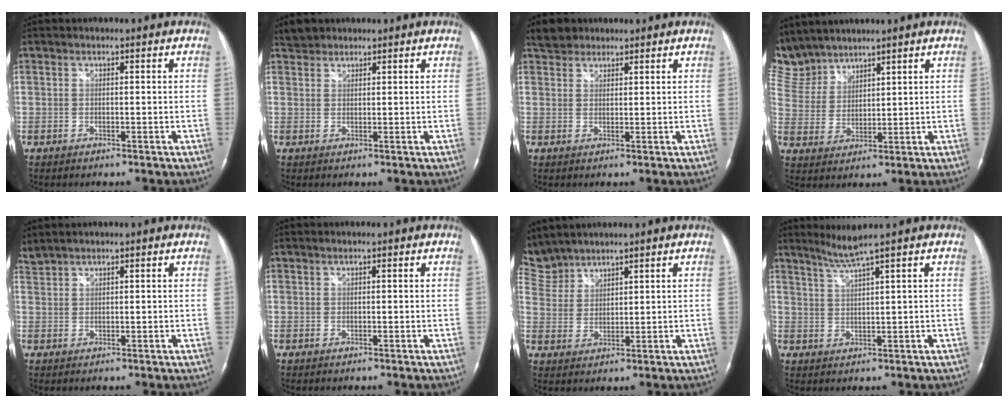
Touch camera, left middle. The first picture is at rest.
{"total": 2.3, "force": [2.0, 1.0, 0.0], "torque": [-0.006, 0.010, 0.036]}
{"total": 3.3, "force": [2.7, 1.9, 0.3], "torque": [-0.014, 0.014, 0.050]}
{"total": 10.2, "force": [9.2, 4.3, 1.1], "torque": [-0.045, 0.017, 0.203]}
{"total": 2.3, "force": [2.1, -0.2, 0.8], "torque": [-0.025, 0.026, 0.049]}
{"total": 0.0}
{"total": 5.0, "force": [4.9, 0.1, 0.5], "torque": [-0.032, 0.019, 0.111]}
{"total": 3.4, "force": [2.6, -1.6, 1.5], "torque": [-0.036, -0.012, 0.058]}